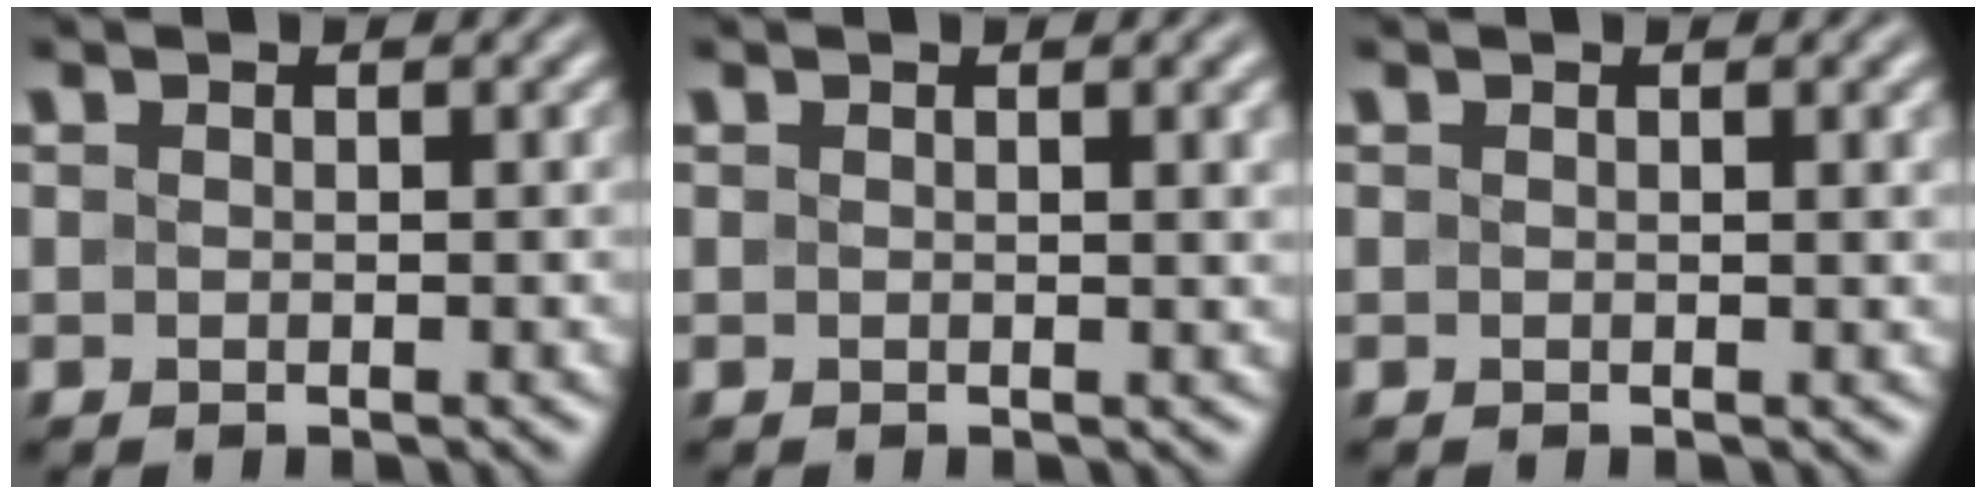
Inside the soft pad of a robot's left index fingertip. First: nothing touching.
{"total": 2.8, "force": [0.9, 0.9, 2.5], "torque": [-0.022, 0.006, 0.009]}
{"total": 2.0, "force": [0.7, 0.6, 1.8], "torque": [-0.015, 0.006, 0.007]}